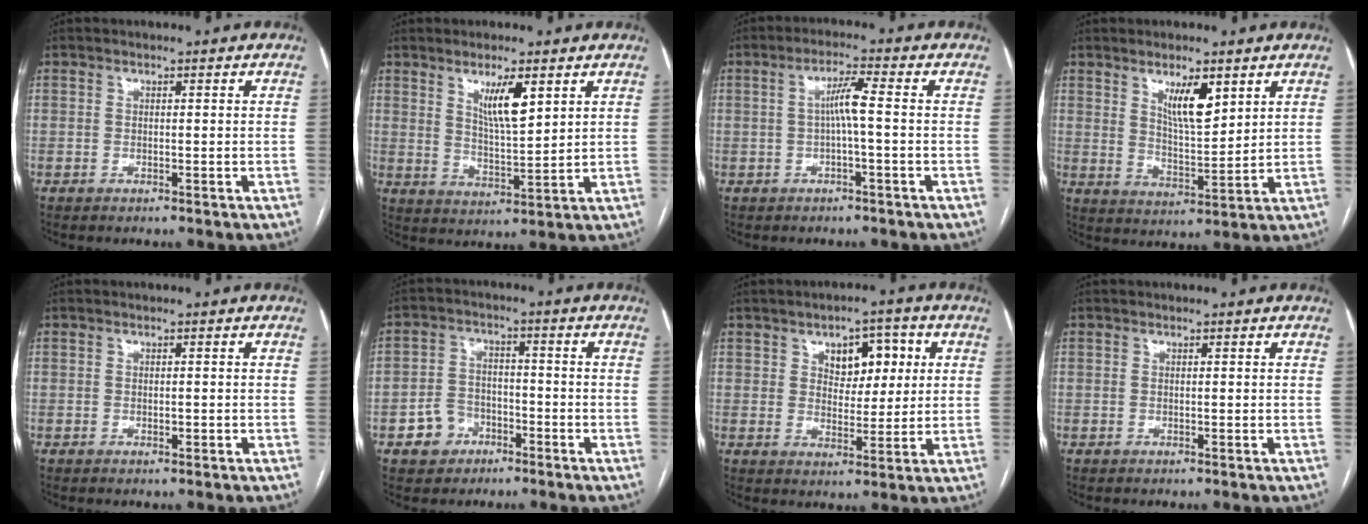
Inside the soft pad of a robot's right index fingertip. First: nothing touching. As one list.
[{"total": 6.6, "force": [3.4, 1.1, 5.6], "torque": [-0.099, -0.010, 0.064]}, {"total": 4.1, "force": [-0.1, 0.0, 4.1], "torque": [-0.073, 0.014, 0.000]}, {"total": 7.2, "force": [3.9, 2.0, 5.7], "torque": [-0.101, -0.008, 0.073]}, {"total": 0.7, "force": [-0.2, 0.2, 0.6], "torque": [-0.012, -0.001, -0.002]}, {"total": 5.7, "force": [-2.9, 4.6, 1.6], "torque": [-0.030, 0.017, -0.043]}, {"total": 7.3, "force": [2.6, 4.3, 5.3], "torque": [-0.064, 0.018, 0.042]}, {"total": 0.0}]